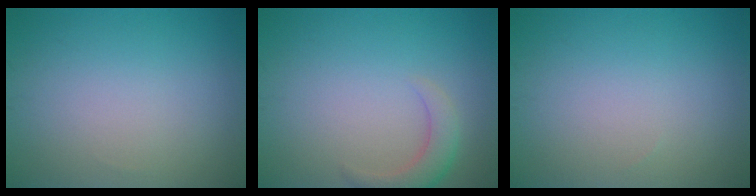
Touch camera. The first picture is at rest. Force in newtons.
{"total": 2.7, "press": 2.7, "slide": 0.3}
{"total": 0.0}